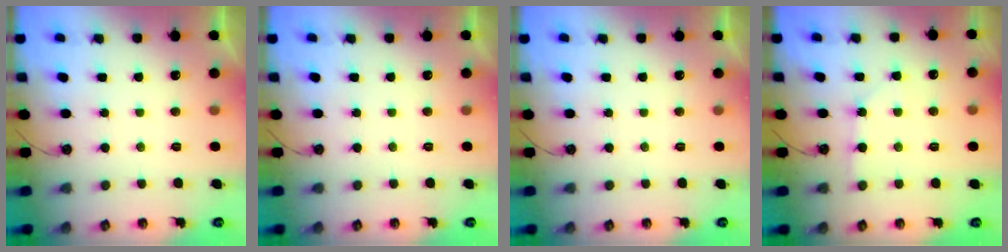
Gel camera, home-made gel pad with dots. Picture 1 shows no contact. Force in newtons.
{"total": 0.0}
{"total": 0.0}
{"total": 6.7, "press": 6.7, "slide": 0.8}